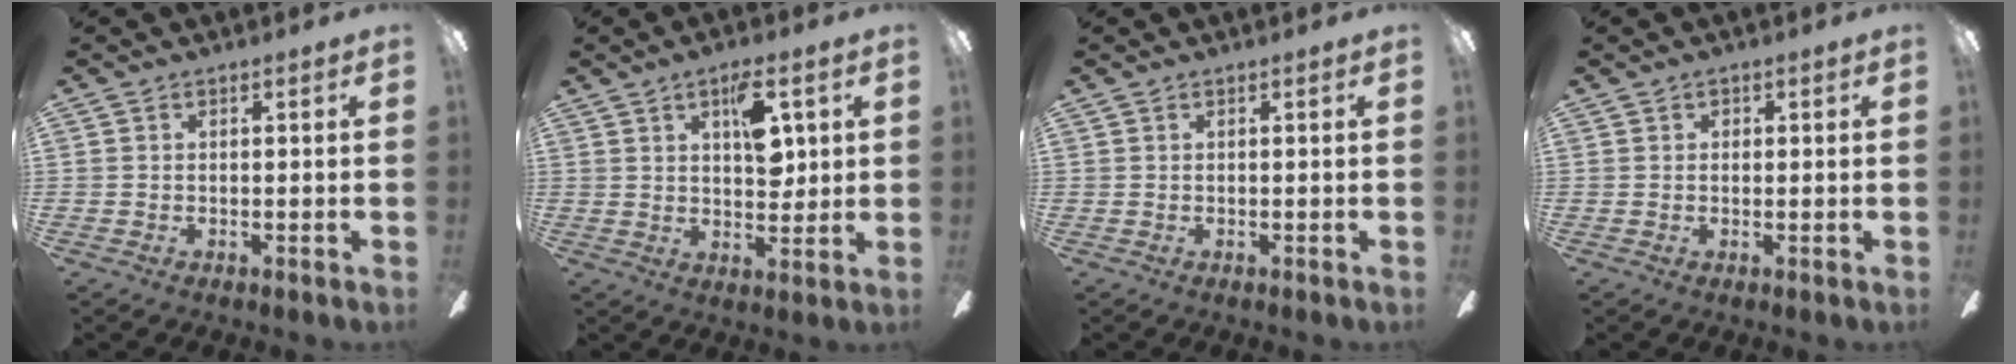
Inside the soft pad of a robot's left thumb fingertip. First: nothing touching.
{"total": 9.6, "force": [3.8, 4.7, 7.5], "torque": [-0.094, -0.013, 0.058]}
{"total": 0.0}
{"total": 0.8, "force": [0.1, 0.8, 0.3], "torque": [0.002, 0.000, 0.000]}